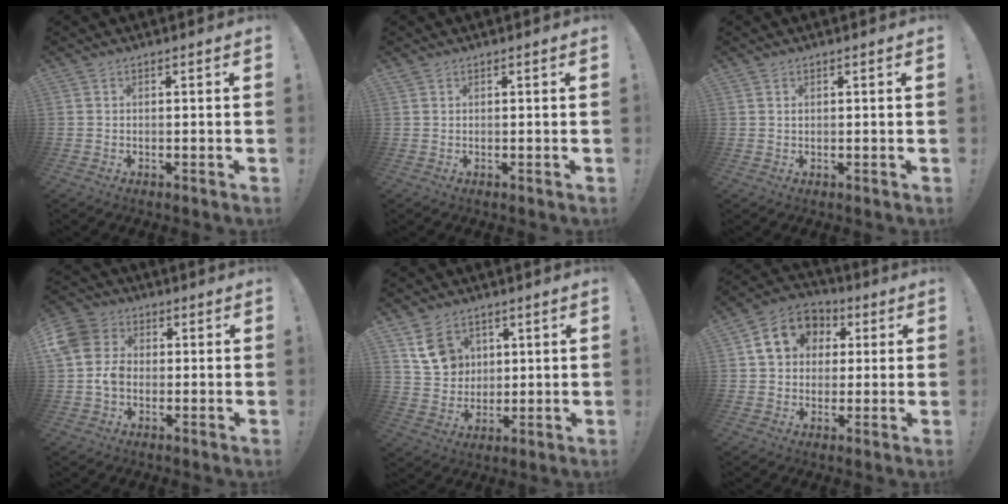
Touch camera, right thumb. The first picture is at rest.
{"total": 0.6, "force": [0.5, 0.3, 0.1], "torque": [0.007, -0.004, 0.008]}
{"total": 0.6, "force": [0.2, 0.4, 0.2], "torque": [-0.007, 0.001, 0.005]}
{"total": 9.3, "force": [-0.8, 7.9, 4.8], "torque": [-0.093, 0.011, -0.011]}
{"total": 10.1, "force": [5.0, 8.2, 3.0], "torque": [-0.036, -0.025, 0.101]}
{"total": 13.2, "force": [4.0, 11.0, 6.1], "torque": [-0.087, 0.000, 0.084]}